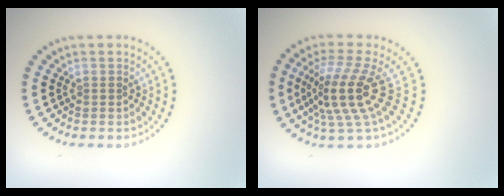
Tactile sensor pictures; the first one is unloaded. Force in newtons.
{"total": 4.8, "press": 3.5, "slide": 3.3}